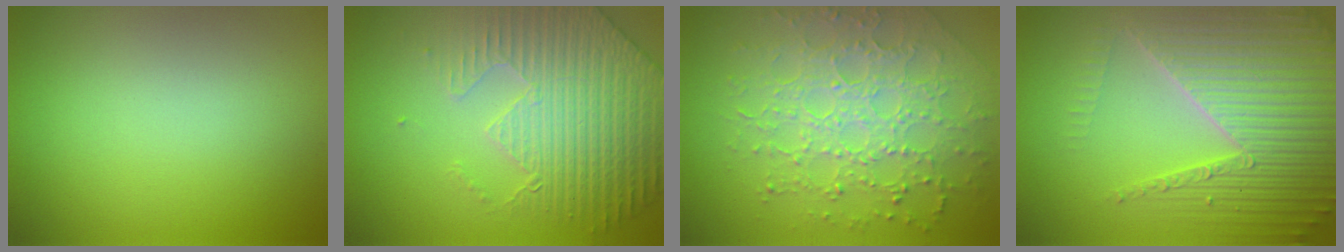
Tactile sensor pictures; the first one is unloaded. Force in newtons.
{"total": 5.9, "press": 5.4, "slide": 2.5}
{"total": 7.2, "press": 5.1, "slide": 5.1}
{"total": 7.1, "press": 6.9, "slide": 1.7}